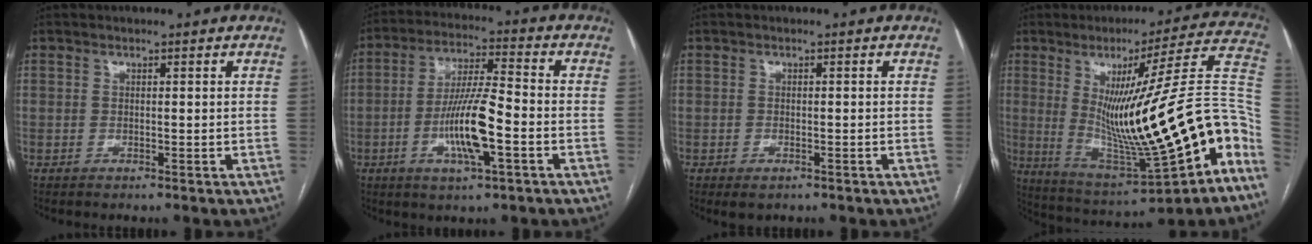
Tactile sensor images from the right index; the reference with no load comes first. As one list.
[{"total": 11.5, "force": [-3.5, 1.6, 10.8], "torque": [-0.209, -0.001, -0.064]}, {"total": 1.7, "force": [-1.0, 0.9, 1.0], "torque": [-0.012, 0.000, -0.007]}, {"total": 25.6, "force": [-5.0, 3.1, 24.9], "torque": [-0.338, 0.002, -0.062]}]